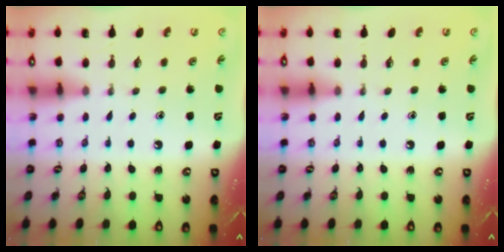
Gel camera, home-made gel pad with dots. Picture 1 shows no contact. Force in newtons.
{"total": 0.0}